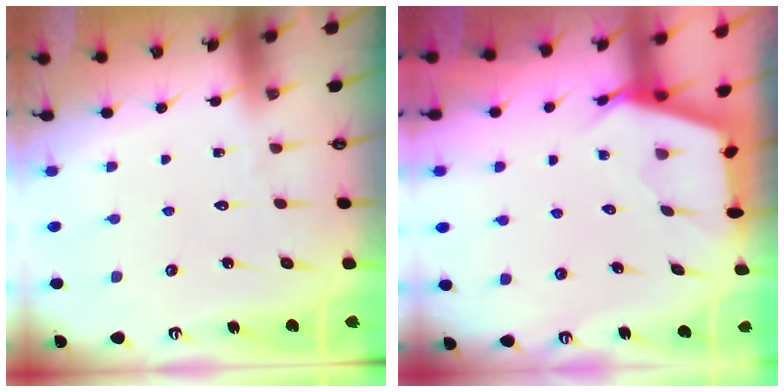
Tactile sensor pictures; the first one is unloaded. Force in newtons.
{"total": 2.6, "press": 2.6, "slide": 0.3}